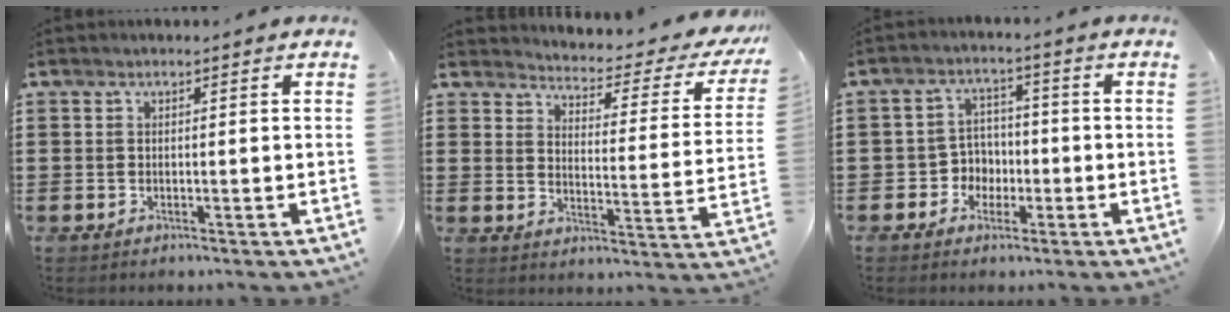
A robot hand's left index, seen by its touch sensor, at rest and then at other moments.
{"total": 3.0, "force": [2.7, 0.4, 1.1], "torque": [-0.034, -0.030, 0.036]}
{"total": 4.3, "force": [-1.5, 3.9, 1.2], "torque": [-0.036, 0.010, -0.032]}